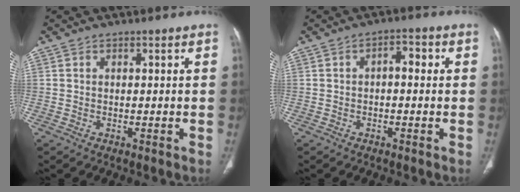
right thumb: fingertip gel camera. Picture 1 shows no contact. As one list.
[{"total": 3.3, "force": [0.3, 1.8, 2.8], "torque": [-0.032, 0.013, -0.002]}]